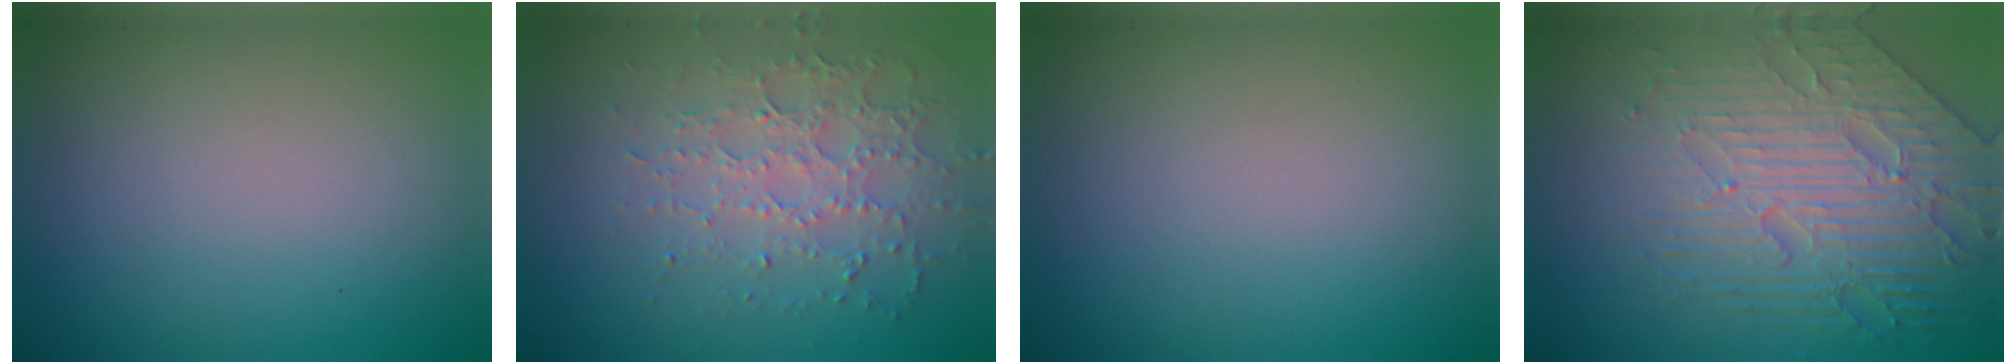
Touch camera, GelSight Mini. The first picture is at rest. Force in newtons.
{"total": 3.5, "press": 3.3, "slide": 1.2}
{"total": 0.0}
{"total": 7.3, "press": 5.5, "slide": 4.8}